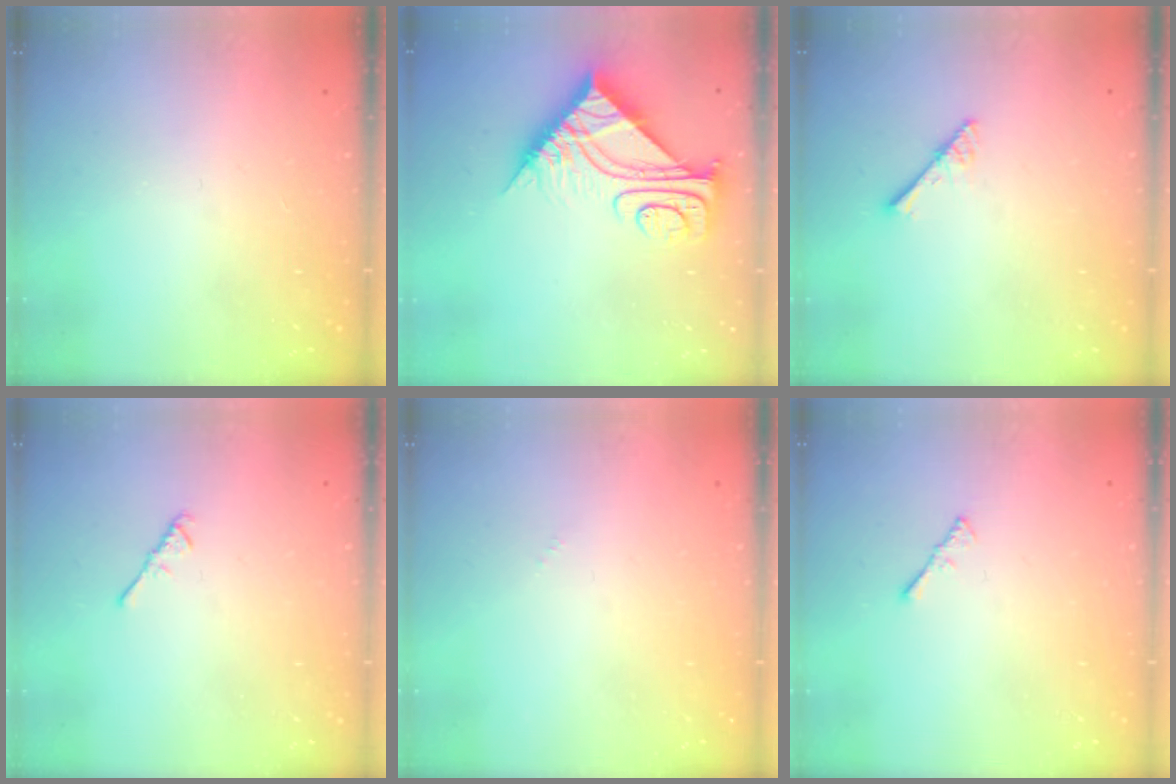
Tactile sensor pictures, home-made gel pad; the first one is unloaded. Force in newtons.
{"total": 9.9, "press": 9.9, "slide": 0.9}
{"total": 2.9, "press": 2.9, "slide": 0.2}
{"total": 2.6, "press": 2.6, "slide": 0.6}
{"total": 0.0}
{"total": 1.5, "press": 1.4, "slide": 0.4}